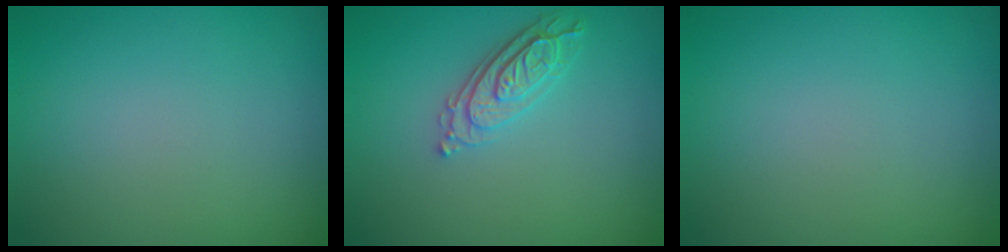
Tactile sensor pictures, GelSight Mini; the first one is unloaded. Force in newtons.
{"total": 2.9, "press": 2.7, "slide": 1.0}
{"total": 0.0}